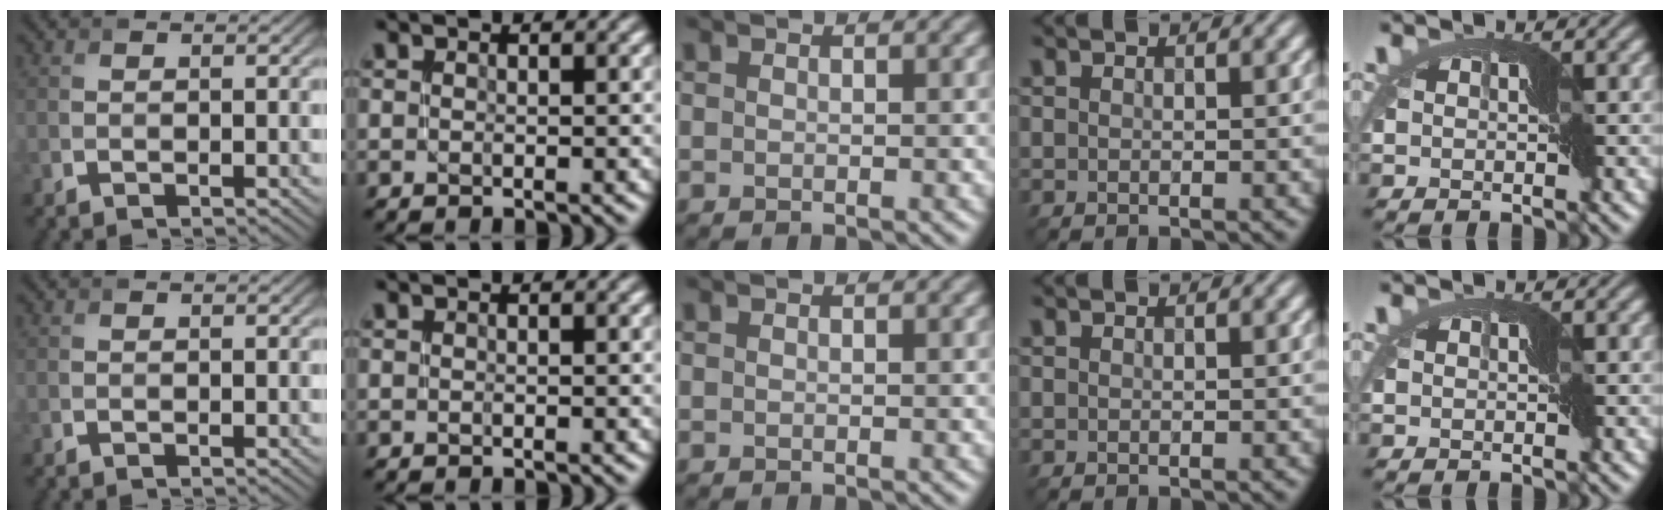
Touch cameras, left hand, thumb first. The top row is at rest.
{}